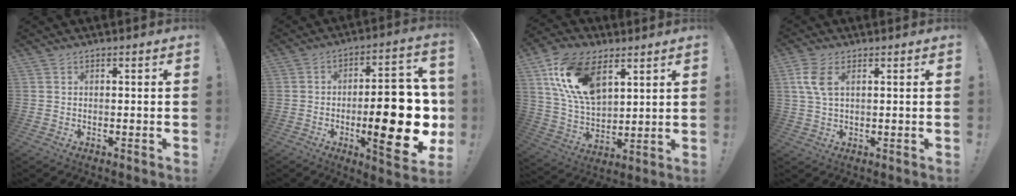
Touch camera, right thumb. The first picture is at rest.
{"total": 23.8, "force": [-3.7, 7.8, 22.2], "torque": [-0.309, 0.005, -0.050]}
{"total": 18.8, "force": [8.9, 10.9, 12.5], "torque": [-0.253, -0.029, 0.165]}
{"total": 6.7, "force": [2.1, 3.3, 5.4], "torque": [-0.112, 0.001, 0.038]}